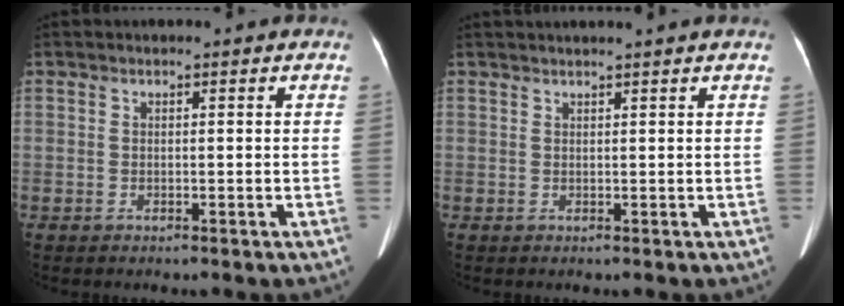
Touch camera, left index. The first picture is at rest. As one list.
[{"total": 4.2, "force": [3.8, -0.7, 1.7], "torque": [-0.015, 0.028, 0.049]}]